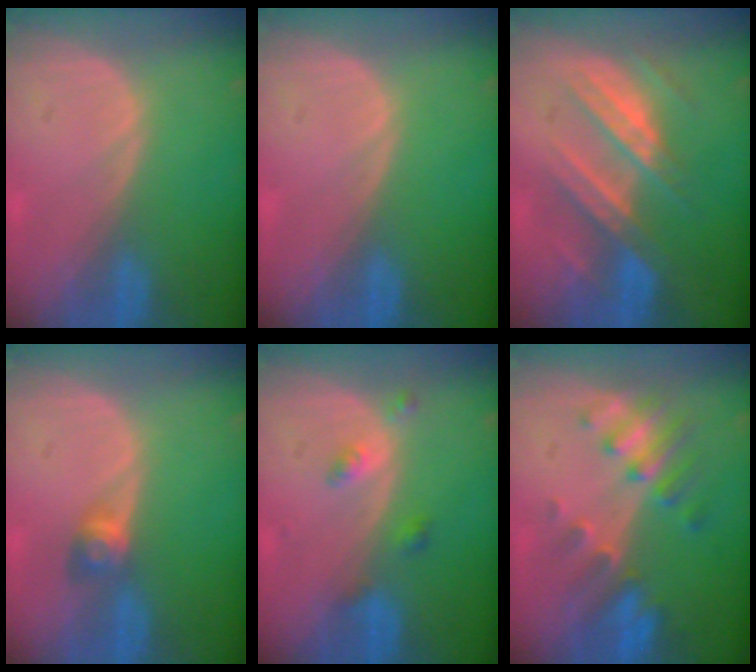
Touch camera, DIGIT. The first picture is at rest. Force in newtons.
{"total": 0.0}
{"total": 7.5, "press": 7.5, "slide": 0.5}
{"total": 2.9, "press": 2.5, "slide": 1.4}
{"total": 2.9, "press": 2.9, "slide": 0.2}
{"total": 7.9, "press": 6.9, "slide": 3.7}